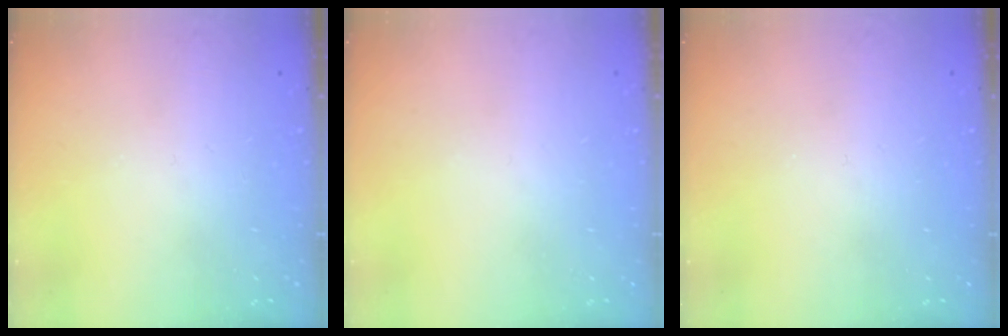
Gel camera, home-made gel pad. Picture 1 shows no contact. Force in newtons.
{"total": 0.0}
{"total": 0.0}